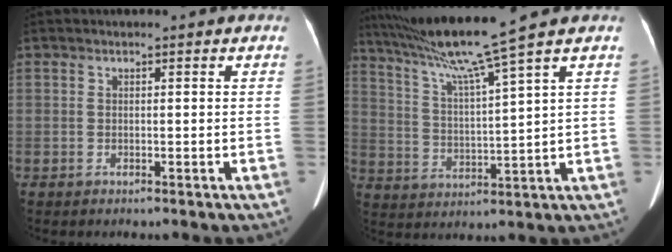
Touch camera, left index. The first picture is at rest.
{"total": 11.4, "force": [8.8, -3.4, 6.4], "torque": [-0.114, -0.010, 0.162]}